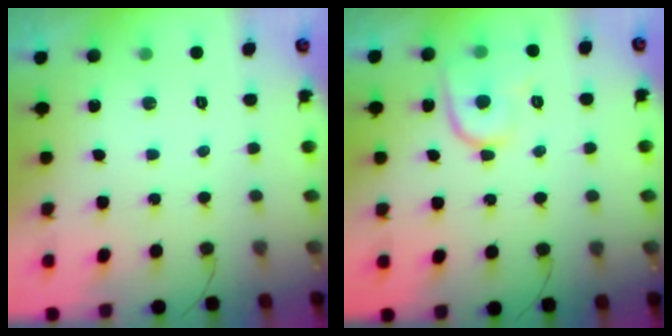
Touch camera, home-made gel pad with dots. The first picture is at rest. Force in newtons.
{"total": 10.3, "press": 10.2, "slide": 1.1}